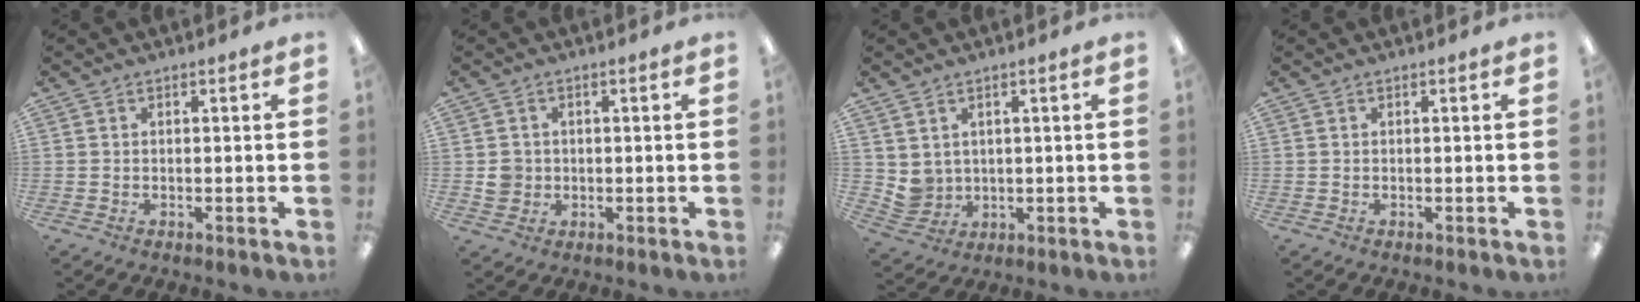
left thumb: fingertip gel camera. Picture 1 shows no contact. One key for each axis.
{"total": 3.7, "fx": 0.1, "fy": 3.7, "fz": 0.7, "tx": -0.002, "ty": 0.002, "tz": -0.001}
{"total": 4.5, "fx": 2.8, "fy": 3.4, "fz": 0.7, "tx": -0.027, "ty": -0.010, "tz": 0.057}
{"total": 0.0}